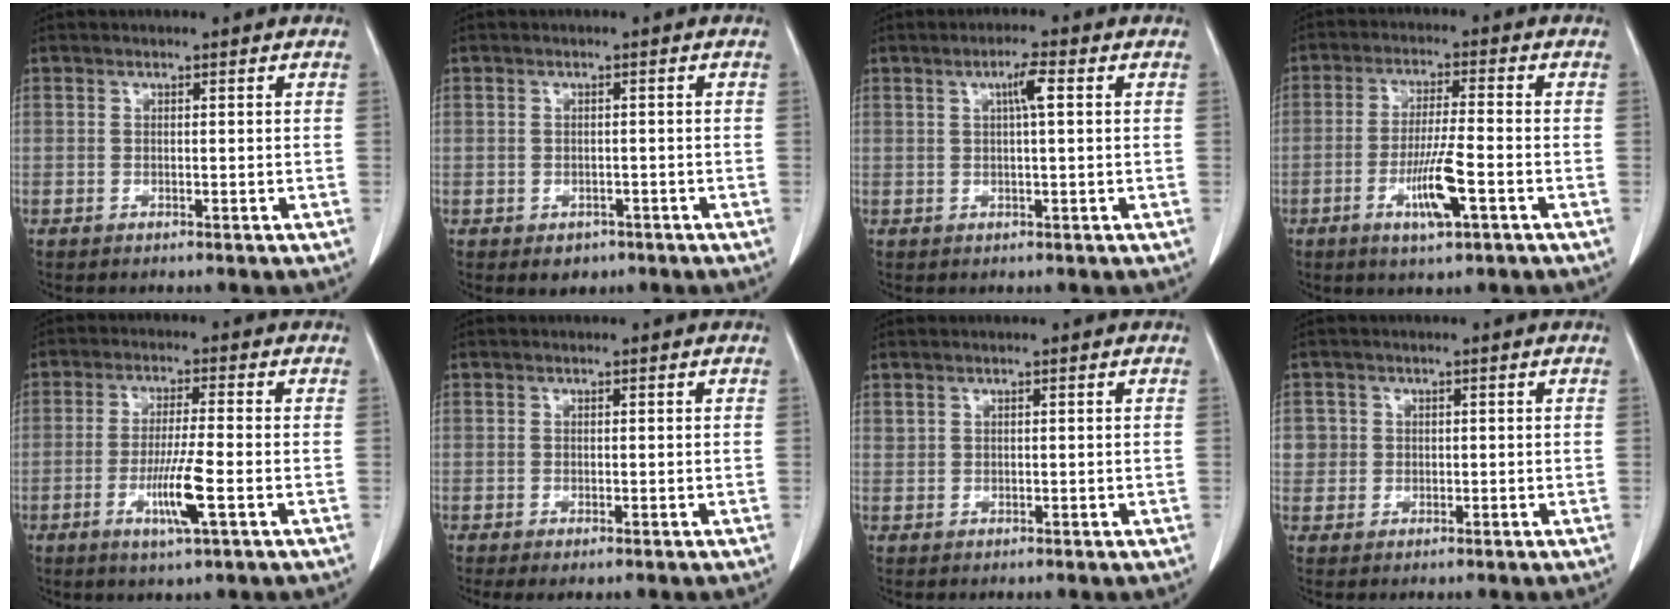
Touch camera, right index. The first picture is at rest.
{"total": 2.5, "force": [-1.3, 2.0, 0.7], "torque": [-0.002, 0.005, -0.010]}
{"total": 3.2, "force": [0.9, 0.3, 3.0], "torque": [-0.052, 0.005, 0.014]}
{"total": 7.7, "force": [-3.1, 0.4, 7.0], "torque": [-0.134, -0.010, -0.054]}
{"total": 7.3, "force": [-2.5, -0.2, 6.9], "torque": [-0.129, -0.015, -0.047]}
{"total": 1.4, "force": [-0.5, 0.3, 1.3], "torque": [-0.020, -0.005, -0.005]}
{"total": 0.5, "force": [0.4, 0.3, 0.1], "torque": [0.000, 0.003, 0.009]}
{"total": 2.7, "force": [0.3, 2.7, 0.0], "torque": [0.017, 0.007, 0.005]}